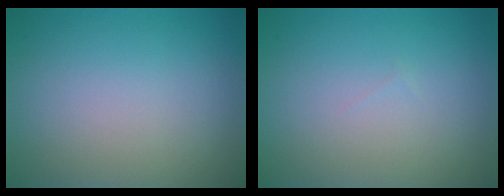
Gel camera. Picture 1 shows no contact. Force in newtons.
{"total": 0.0}